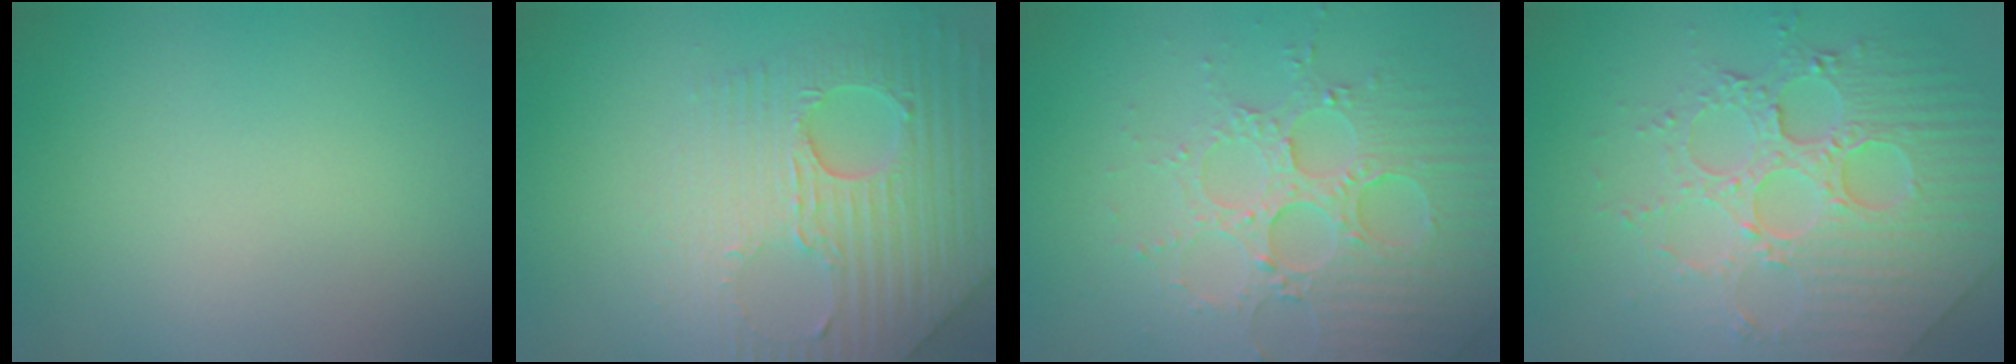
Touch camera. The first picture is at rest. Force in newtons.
{"total": 6.1, "press": 5.2, "slide": 3.3}
{"total": 4.9, "press": 4.4, "slide": 2.1}
{"total": 8.2, "press": 5.9, "slide": 5.6}